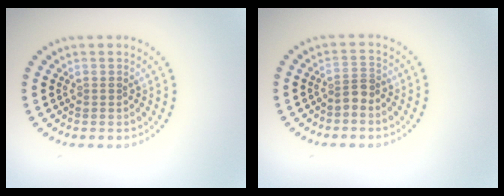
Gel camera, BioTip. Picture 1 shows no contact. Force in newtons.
{"total": 1.7, "press": 1.3, "slide": 1.1}